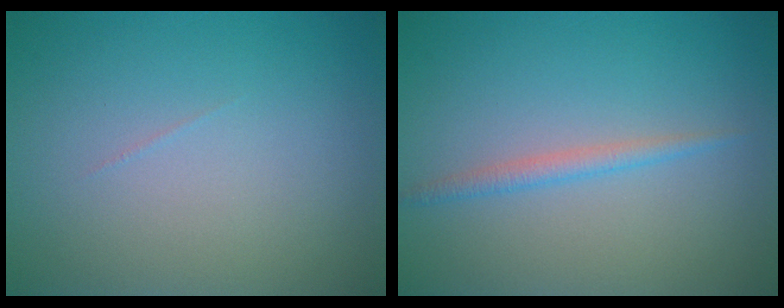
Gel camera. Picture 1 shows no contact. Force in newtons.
{"total": 1.5, "press": 1.5, "slide": 0.1}